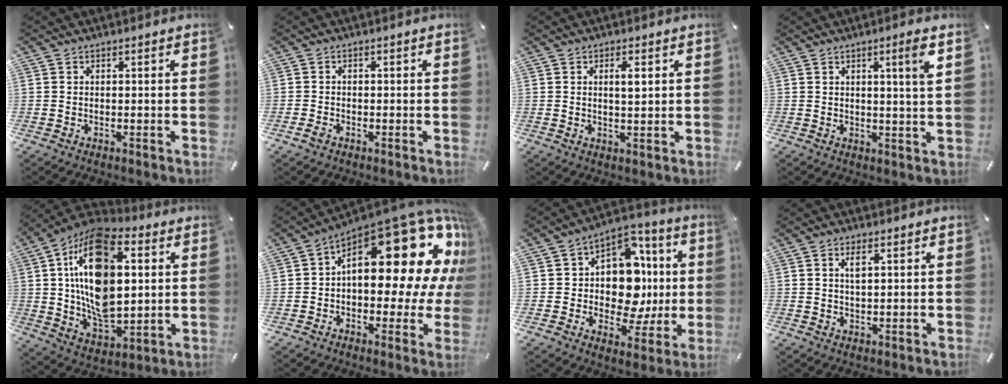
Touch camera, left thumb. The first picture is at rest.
{"total": 1.7, "force": [-1.1, 1.1, 0.7], "torque": [-0.013, 0.006, -0.022]}
{"total": 3.4, "force": [1.0, 0.8, 3.1], "torque": [-0.059, -0.001, 0.014]}
{"total": 5.4, "force": [2.6, -0.3, 4.8], "torque": [-0.081, -0.009, 0.038]}
{"total": 21.5, "force": [4.8, 13.7, 15.8], "torque": [-0.296, -0.014, 0.077]}
{"total": 27.5, "force": [9.5, 13.1, 22.2], "torque": [-0.301, -0.084, 0.166]}
{"total": 14.9, "force": [0.3, 11.2, 9.9], "torque": [-0.137, -0.017, 0.010]}
{"total": 2.8, "force": [0.9, 1.1, 2.4], "torque": [-0.050, 0.000, 0.011]}